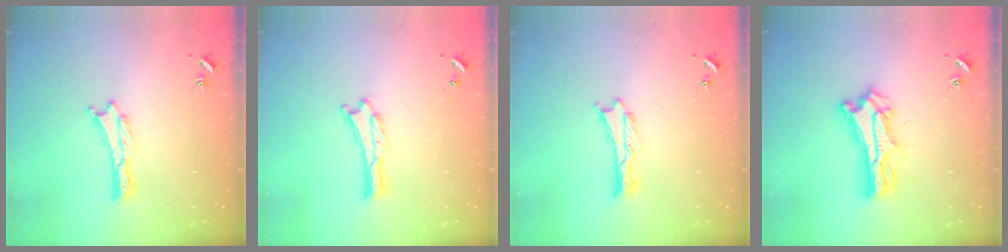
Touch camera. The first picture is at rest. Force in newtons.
{"total": 0.0}
{"total": 0.0}
{"total": 9.8, "press": 9.7, "slide": 0.7}